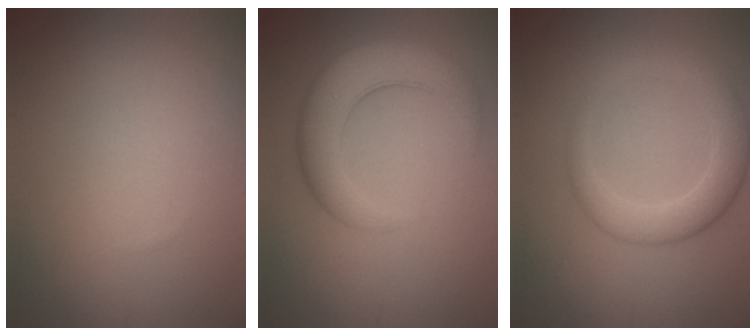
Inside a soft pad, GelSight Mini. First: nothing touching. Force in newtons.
{"total": 5.8, "press": 5.8, "slide": 0.2}
{"total": 4.2, "press": 4.2, "slide": 0.2}